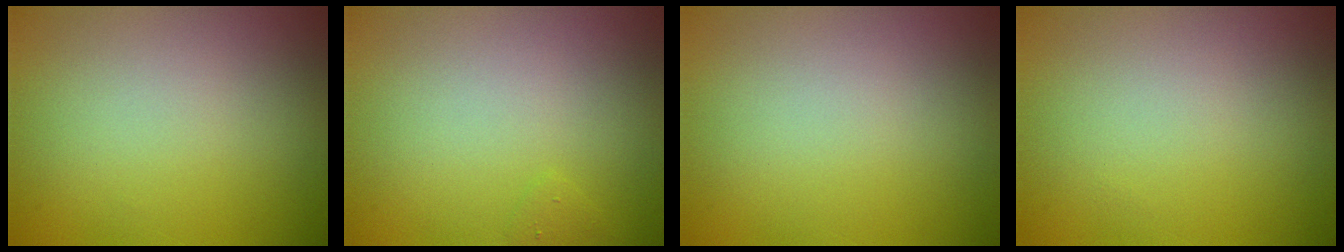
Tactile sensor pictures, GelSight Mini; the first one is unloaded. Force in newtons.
{"total": 0.6, "press": 0.6, "slide": 0.0}
{"total": 0.0}
{"total": 0.0}